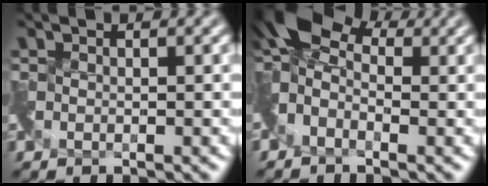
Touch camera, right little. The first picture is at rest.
{"total": 4.6, "force": [0.3, 3.3, 3.2], "torque": [-0.064, 0.020, -0.010]}